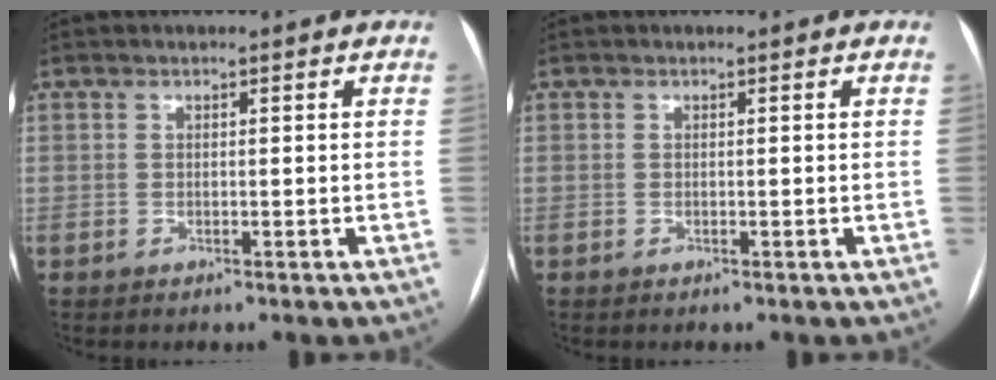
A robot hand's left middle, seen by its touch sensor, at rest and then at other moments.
{"total": 0.0}